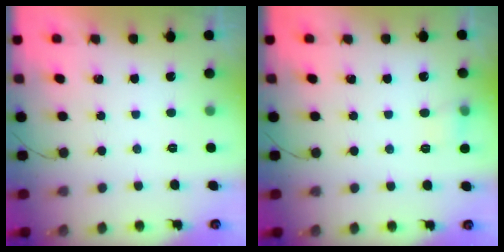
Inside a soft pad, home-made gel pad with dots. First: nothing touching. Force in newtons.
{"total": 5.3, "press": 5.1, "slide": 1.4}